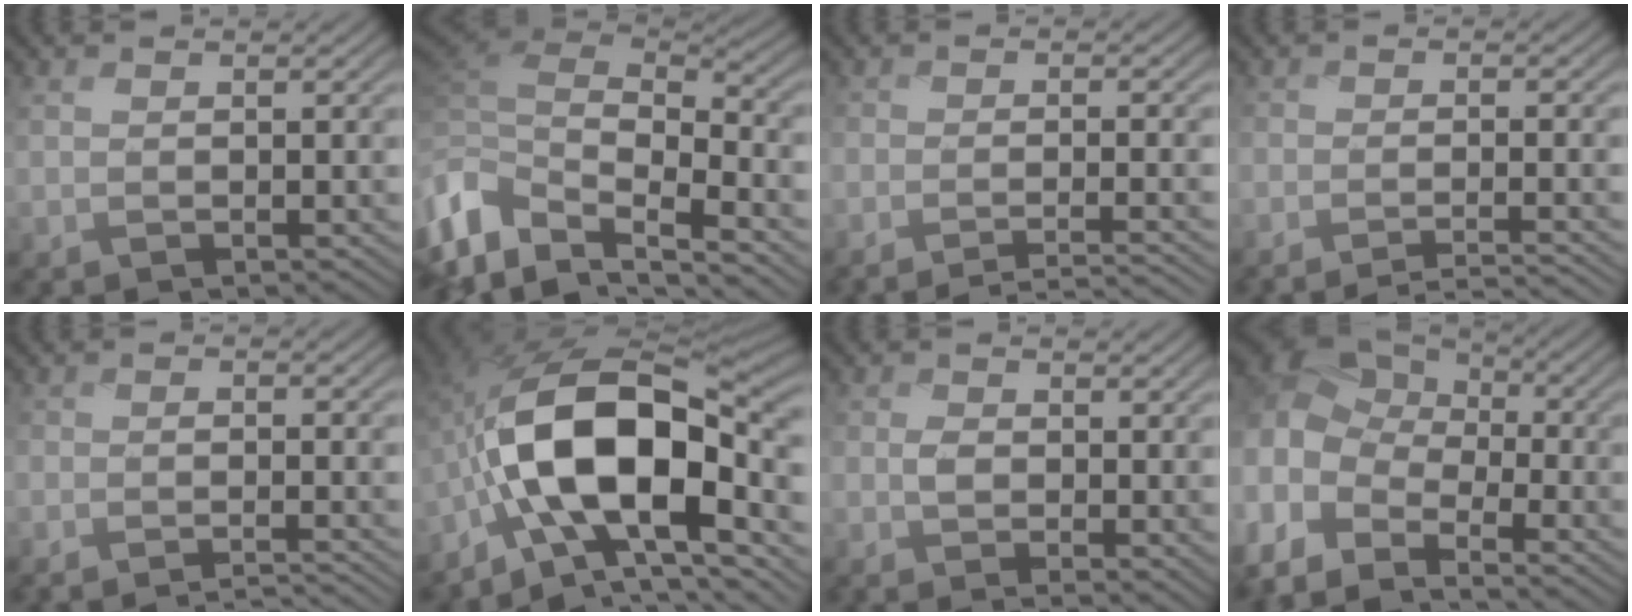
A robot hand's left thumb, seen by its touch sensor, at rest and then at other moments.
{"total": 12.6, "force": [-5.4, 7.2, 8.8], "torque": [-0.265, -0.024, -0.082]}
{"total": 5.2, "force": [-4.4, 0.7, 2.8], "torque": [-0.041, 0.008, -0.071]}
{"total": 5.0, "force": [-4.3, 0.6, 2.4], "torque": [-0.036, 0.008, -0.073]}
{"total": 5.2, "force": [-4.6, 0.8, 2.3], "torque": [-0.035, 0.002, -0.070]}
{"total": 18.0, "force": [-3.1, 10.1, 14.6], "torque": [-0.272, 0.003, -0.056]}
{"total": 3.9, "force": [-0.1, 2.1, 3.3], "torque": [-0.064, -0.003, -0.004]}
{"total": 13.2, "force": [-5.1, 9.3, 8.0], "torque": [-0.225, -0.013, -0.064]}